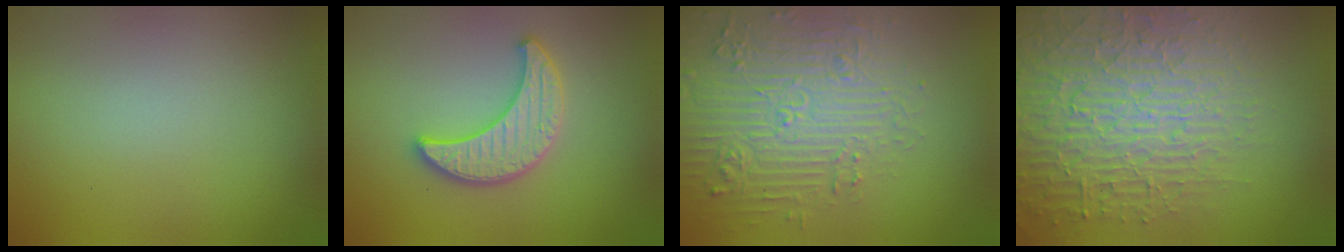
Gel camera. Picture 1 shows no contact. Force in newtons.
{"total": 3.6, "press": 3.5, "slide": 0.7}
{"total": 4.8, "press": 4.7, "slide": 1.1}
{"total": 6.8, "press": 6.6, "slide": 1.7}